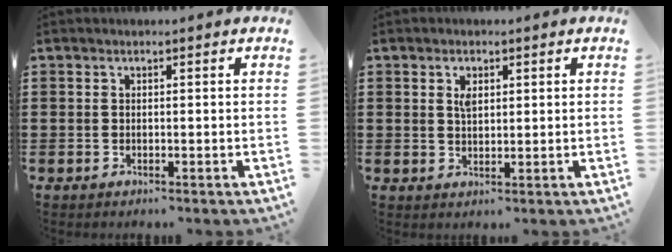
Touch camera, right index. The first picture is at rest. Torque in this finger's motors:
{"motor_torque": [0.05, -0.04, 0.10, 0.02]}